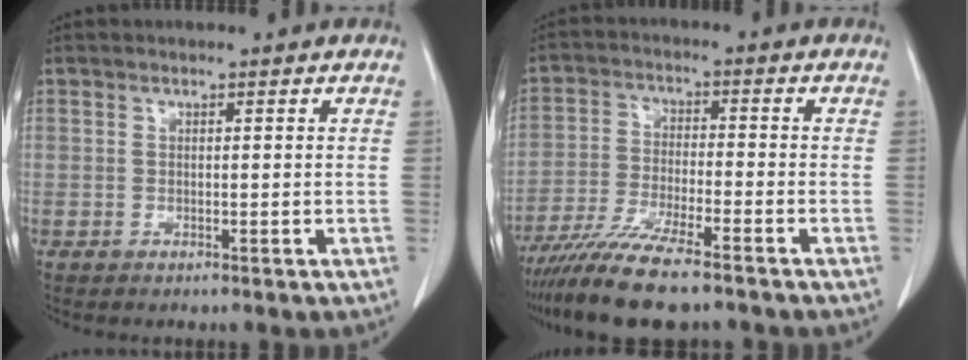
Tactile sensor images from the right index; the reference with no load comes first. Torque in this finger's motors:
{"motor_torque": [0.70, -0.72, 0.42, 0.21]}